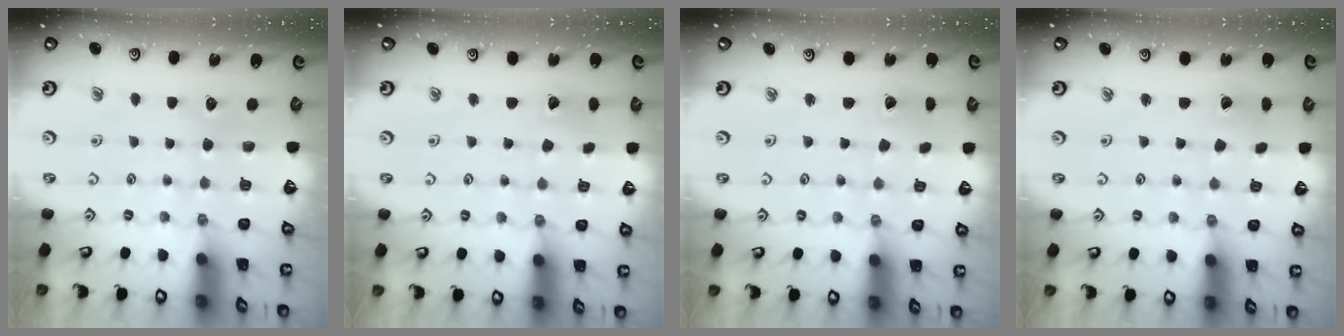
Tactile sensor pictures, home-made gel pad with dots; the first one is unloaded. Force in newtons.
{"total": 2.8, "press": 2.8, "slide": 0.4}
{"total": 2.1, "press": 2.1, "slide": 0.2}
{"total": 1.7, "press": 1.7, "slide": 0.3}